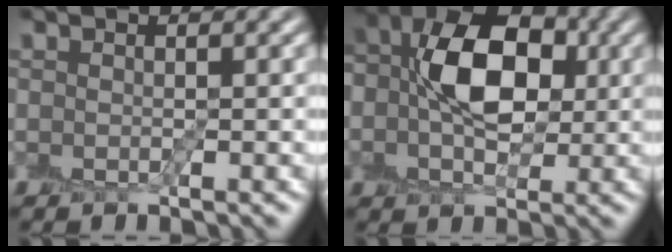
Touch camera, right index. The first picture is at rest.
{"total": 9.6, "force": [1.0, 6.2, 7.2], "torque": [-0.128, 0.015, 0.009]}